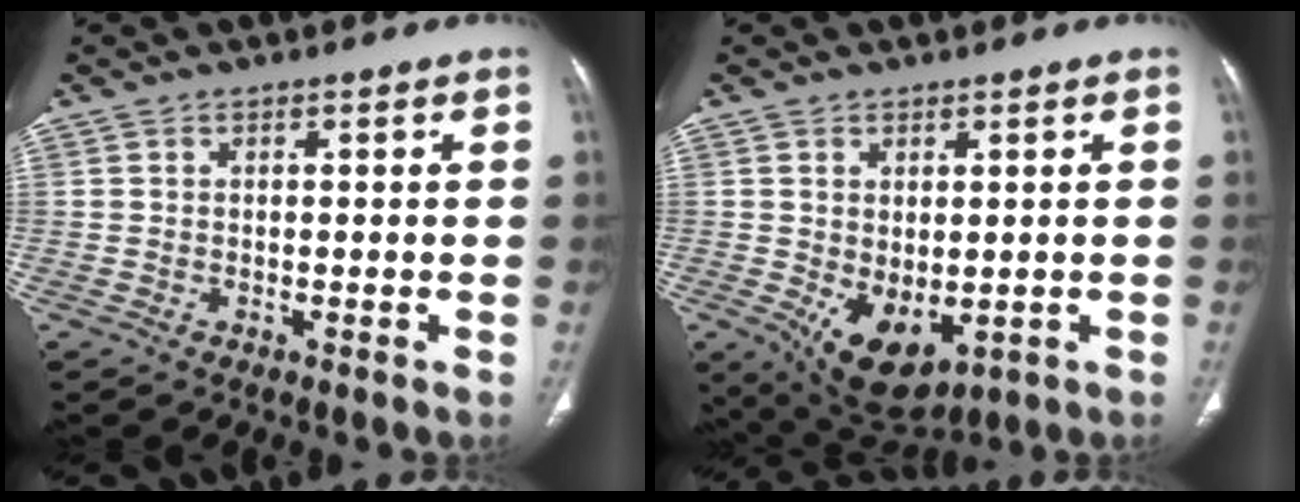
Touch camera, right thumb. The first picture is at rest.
{"total": 9.3, "force": [-1.7, 5.4, 7.4], "torque": [-0.107, -0.012, -0.003]}